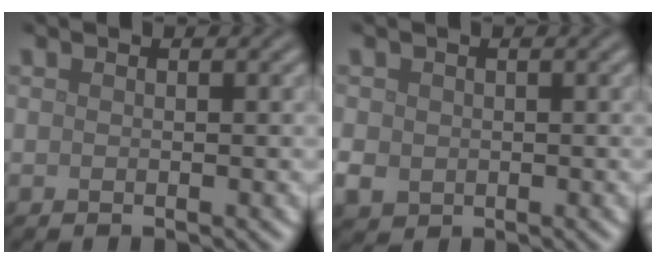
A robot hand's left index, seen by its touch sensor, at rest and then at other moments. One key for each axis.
{"total": 2.1, "fx": -0.1, "fy": 2.0, "fz": 0.8, "tx": -0.020, "ty": -0.004, "tz": -0.005}